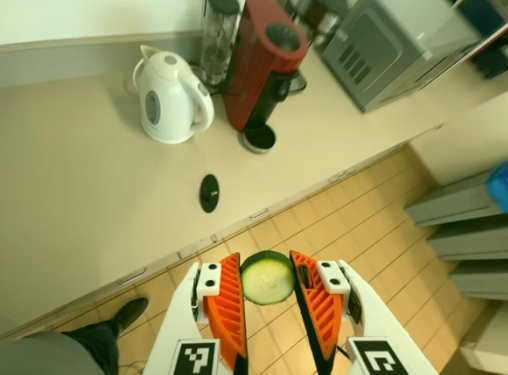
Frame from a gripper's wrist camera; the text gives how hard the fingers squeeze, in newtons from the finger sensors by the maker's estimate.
{"total": 9.6, "left": 9.6, "right": 9.6}